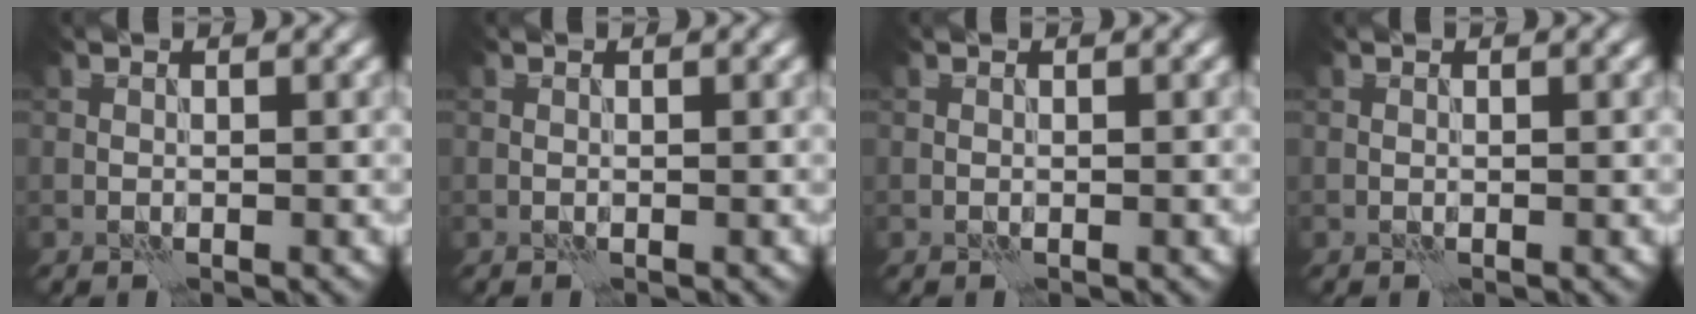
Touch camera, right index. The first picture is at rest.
{"total": 0.0}
{"total": 0.0}
{"total": 0.0}